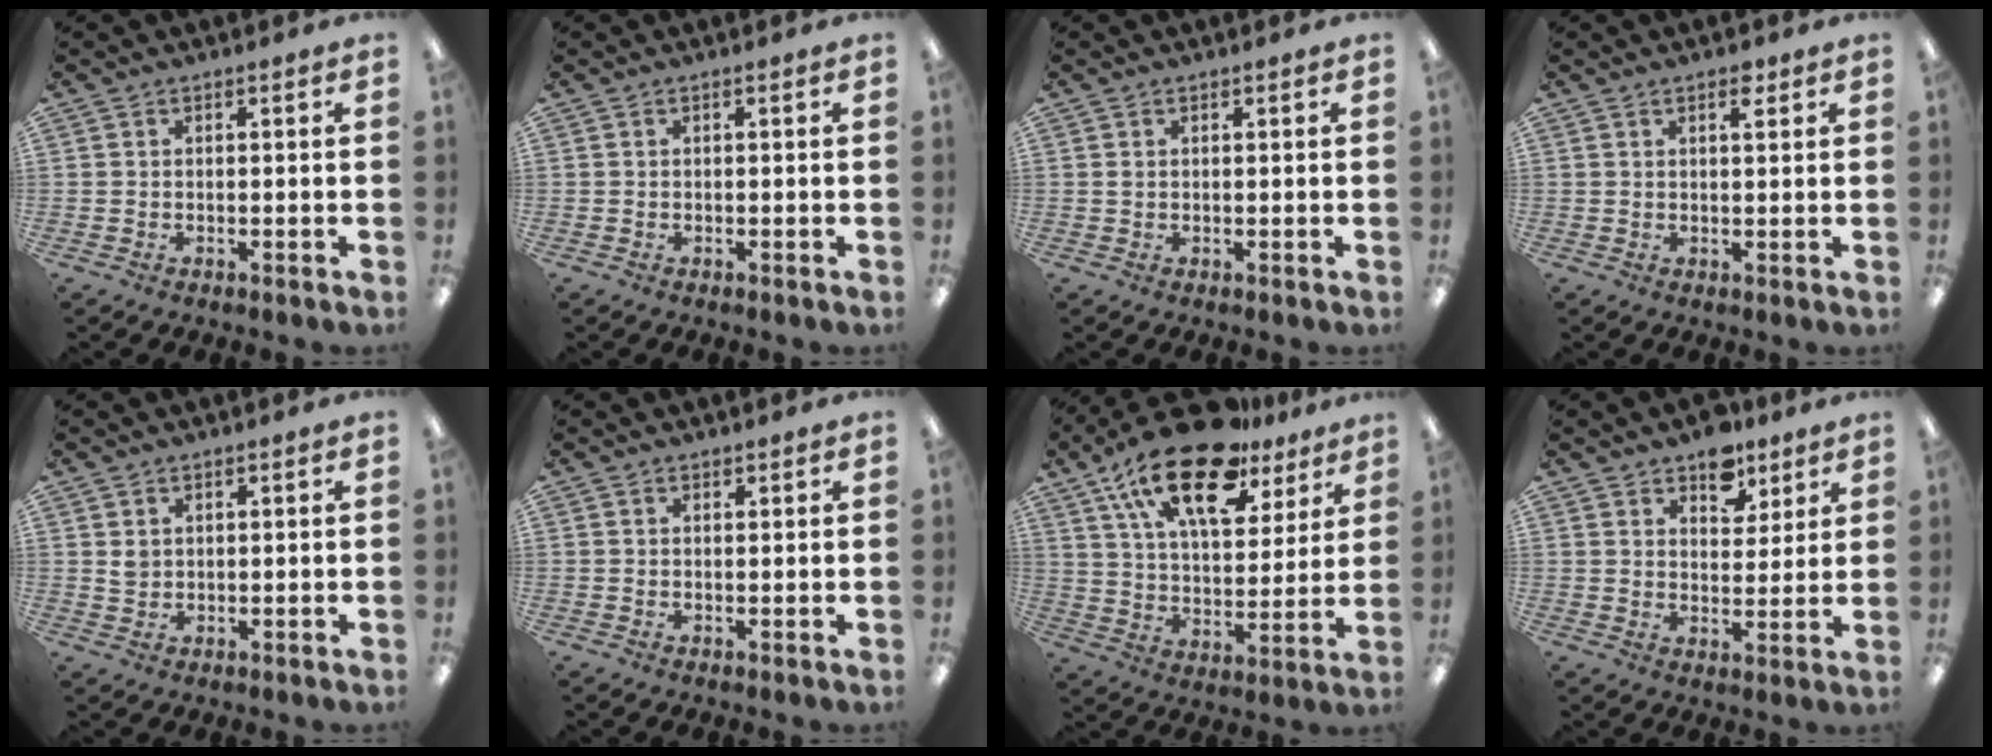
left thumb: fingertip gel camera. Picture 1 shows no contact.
{"total": 0.0}
{"total": 0.7, "force": [0.4, 0.5, 0.3], "torque": [-0.008, 0.002, 0.007]}
{"total": 2.7, "force": [1.9, 0.9, 1.7], "torque": [-0.021, -0.006, 0.031]}
{"total": 2.2, "force": [1.2, 1.8, 0.7], "torque": [-0.007, -0.001, 0.020]}
{"total": 0.9, "force": [0.8, 0.3, 0.0], "torque": [0.000, -0.001, 0.016]}
{"total": 22.5, "force": [14.4, 10.0, 14.1], "torque": [-0.238, -0.074, 0.251]}
{"total": 8.7, "force": [6.4, 5.1, 2.8], "torque": [-0.024, -0.039, 0.113]}